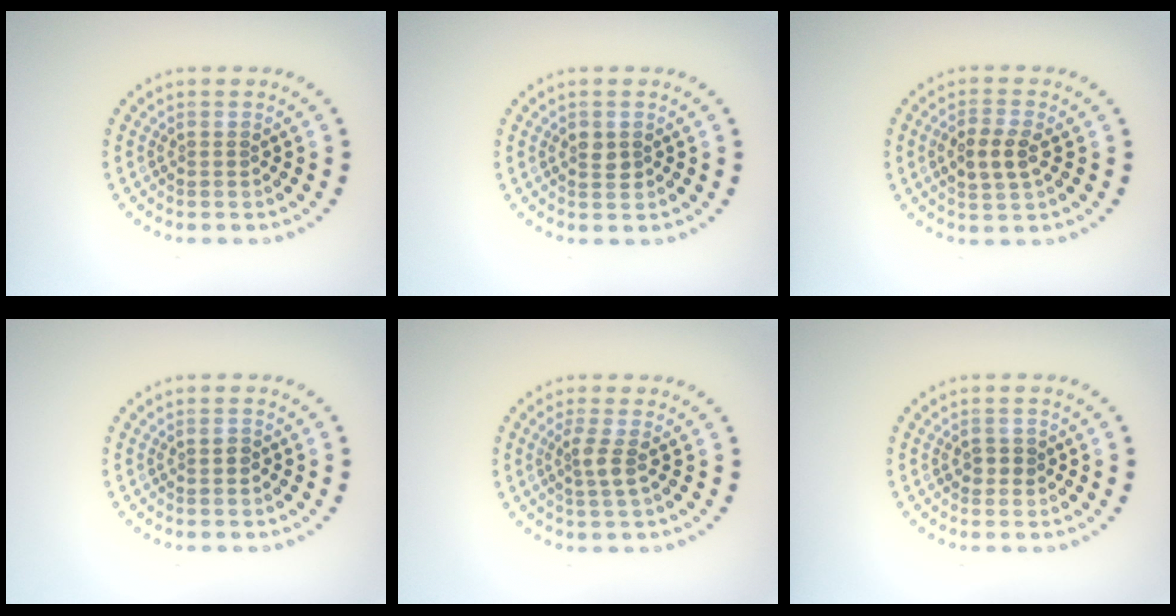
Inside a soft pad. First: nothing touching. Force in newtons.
{"total": 1.4, "press": 1.4, "slide": 0.2}
{"total": 2.9, "press": 2.8, "slide": 0.7}
{"total": 0.7, "press": 0.7, "slide": 0.0}
{"total": 1.8, "press": 1.4, "slide": 1.0}
{"total": 1.3, "press": 1.2, "slide": 0.5}